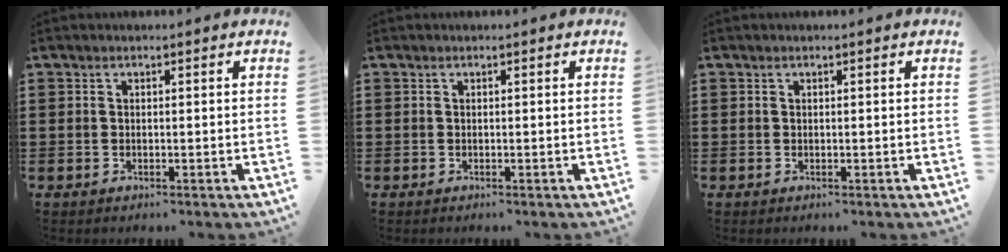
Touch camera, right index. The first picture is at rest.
{"total": 0.0}
{"total": 0.0}